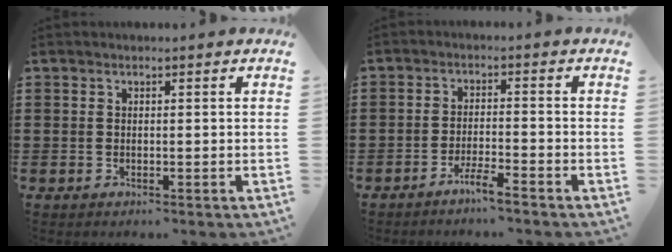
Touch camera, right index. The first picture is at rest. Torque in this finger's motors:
{"motor_torque": [1.02, 1.11, 0.16, 0.04]}